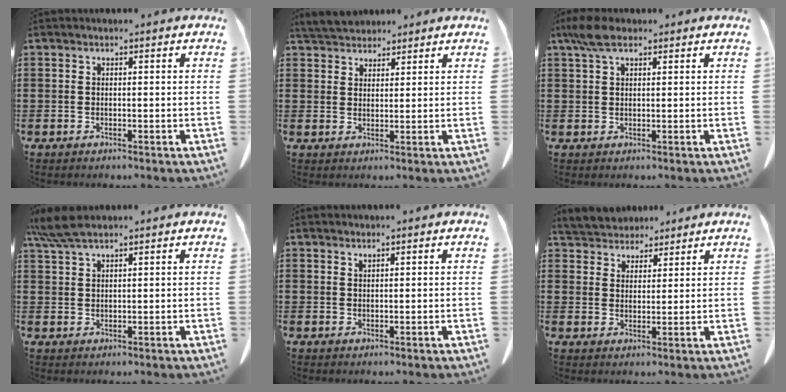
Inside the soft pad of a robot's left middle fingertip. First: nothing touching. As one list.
[{"total": 4.1, "force": [3.9, 1.0, 0.6], "torque": [-0.024, -0.006, 0.075]}, {"total": 4.3, "force": [2.3, 1.8, 3.2], "torque": [-0.076, 0.004, 0.041]}, {"total": 4.8, "force": [3.7, 0.8, 3.0], "torque": [-0.067, 0.000, 0.070]}, {"total": 0.7, "force": [0.6, 0.0, 0.3], "torque": [-0.008, -0.002, 0.013]}, {"total": 4.2, "force": [4.0, 1.4, -0.2], "torque": [-0.013, -0.012, 0.075]}]